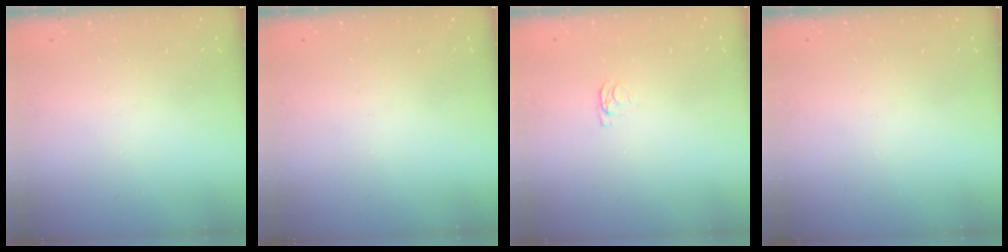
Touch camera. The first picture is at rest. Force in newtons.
{"total": 0.0}
{"total": 1.2, "press": 1.1, "slide": 0.3}
{"total": 0.0}